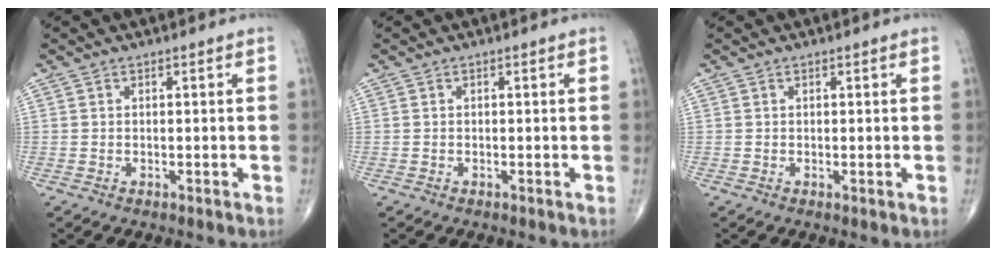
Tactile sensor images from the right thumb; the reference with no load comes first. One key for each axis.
{"total": 0.0}
{"total": 0.0}